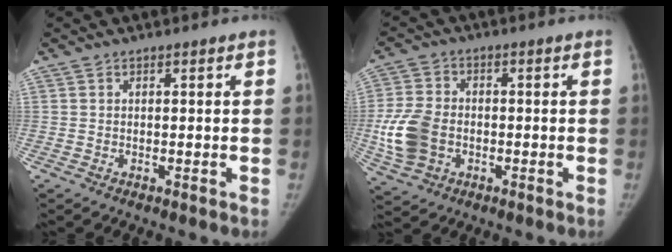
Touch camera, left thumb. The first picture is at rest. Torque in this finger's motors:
{"motor_torque": [-1.00, 1.24, 0.84, -0.78, 0.47]}